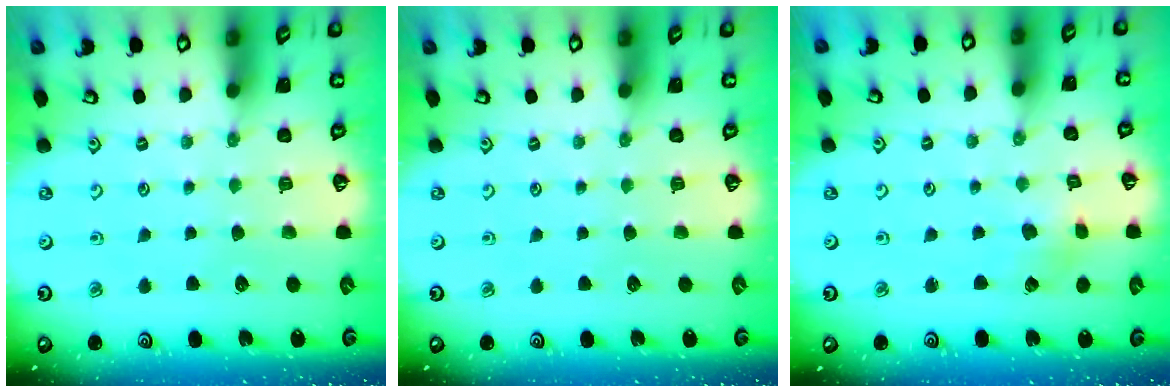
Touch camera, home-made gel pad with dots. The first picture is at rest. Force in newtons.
{"total": 0.0}
{"total": 2.5, "press": 2.4, "slide": 0.4}